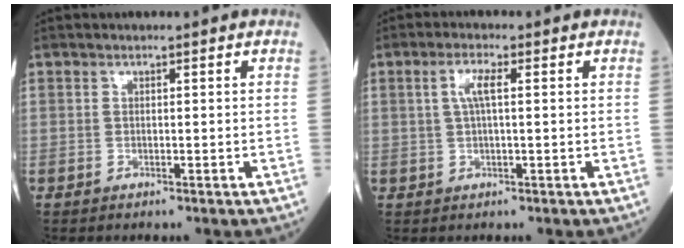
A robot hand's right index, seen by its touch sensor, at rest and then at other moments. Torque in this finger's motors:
{"motor_torque": [0.16, 0.02, 0.09, 0.03]}